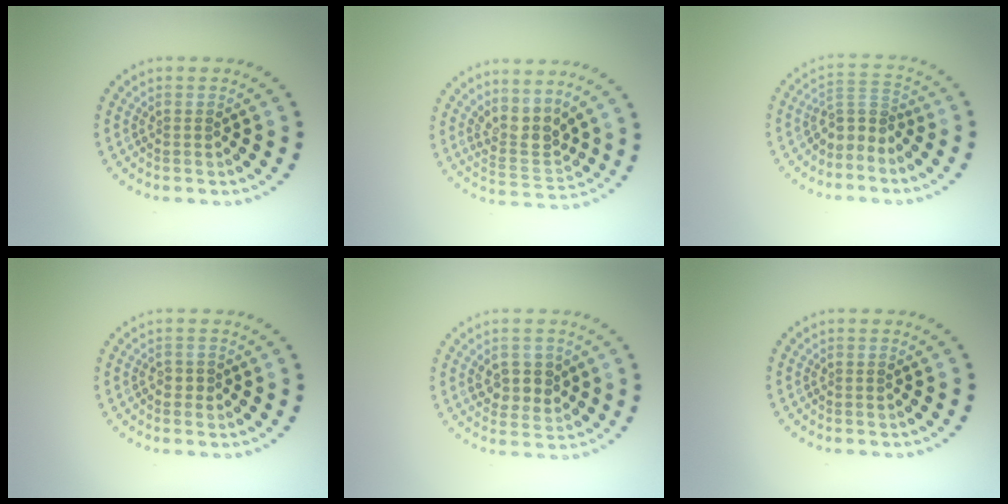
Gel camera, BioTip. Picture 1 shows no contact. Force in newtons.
{"total": 3.2, "press": 2.5, "slide": 2.0}
{"total": 2.4, "press": 1.8, "slide": 1.7}
{"total": 0.6, "press": 0.5, "slide": 0.3}
{"total": 2.9, "press": 2.8, "slide": 0.8}
{"total": 0.0}